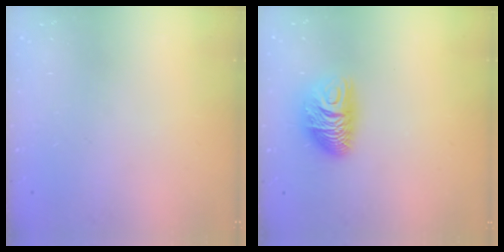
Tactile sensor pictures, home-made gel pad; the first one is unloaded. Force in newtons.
{"total": 9.1, "press": 9.1, "slide": 0.9}